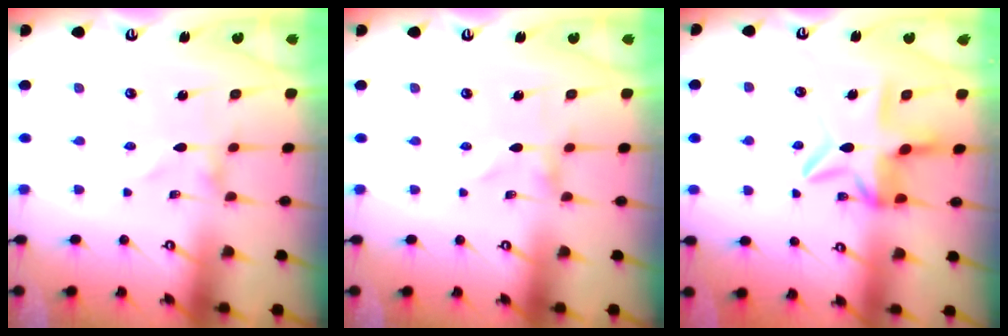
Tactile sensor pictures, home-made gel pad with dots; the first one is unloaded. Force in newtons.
{"total": 0.6, "press": 0.5, "slide": 0.1}
{"total": 10.0, "press": 10.0, "slide": 1.2}